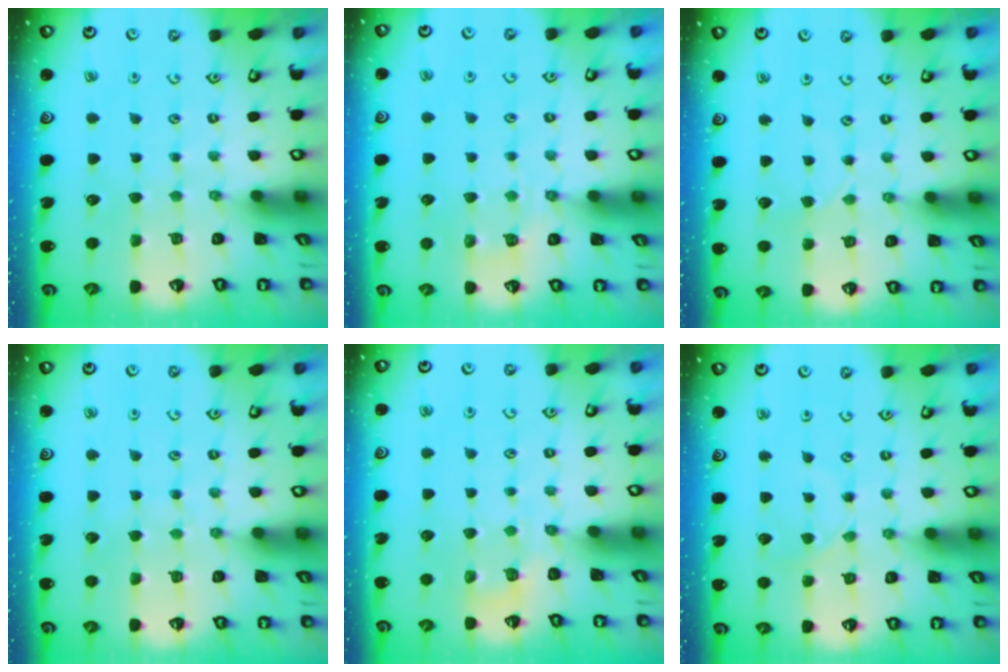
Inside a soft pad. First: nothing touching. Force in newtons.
{"total": 3.9, "press": 3.7, "slide": 1.2}
{"total": 2.0, "press": 2.0, "slide": 0.2}
{"total": 2.6, "press": 2.6, "slide": 0.3}
{"total": 3.4, "press": 2.8, "slide": 1.9}
{"total": 1.5, "press": 1.5, "slide": 0.4}